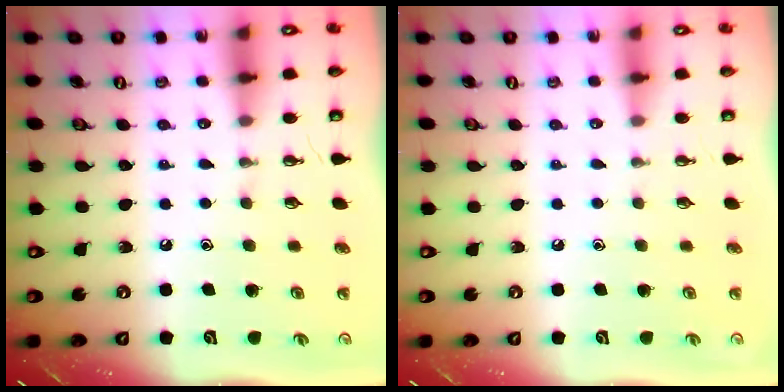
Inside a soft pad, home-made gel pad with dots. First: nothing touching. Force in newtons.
{"total": 0.0}